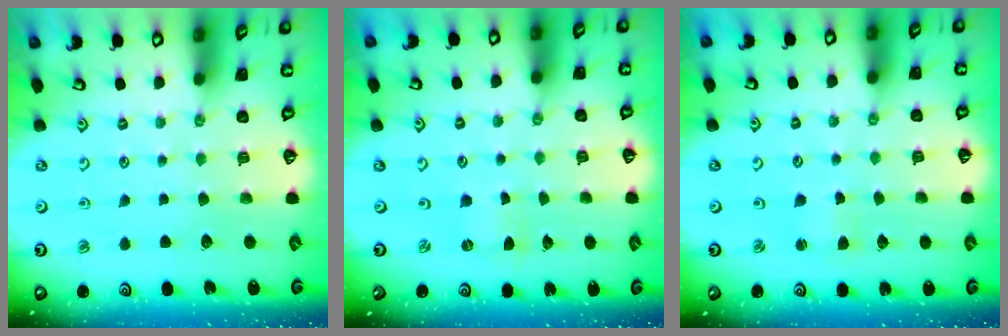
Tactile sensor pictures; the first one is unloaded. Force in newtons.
{"total": 0.0}
{"total": 2.1, "press": 2.1, "slide": 0.2}